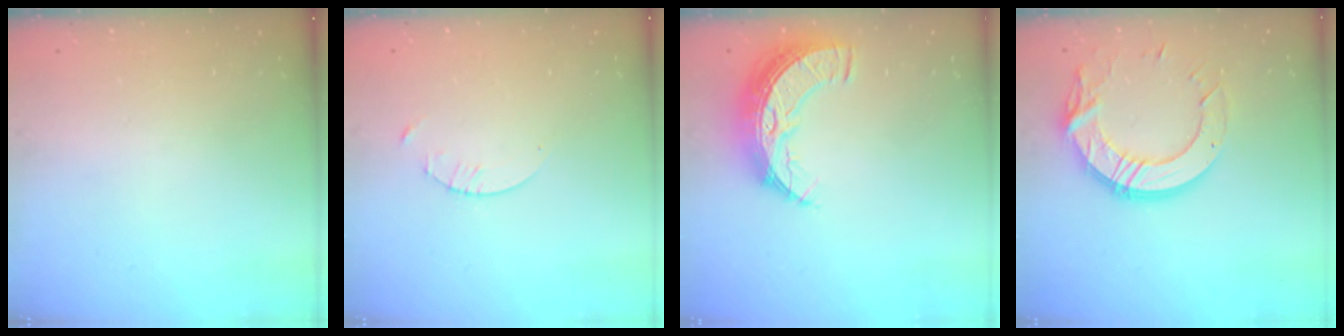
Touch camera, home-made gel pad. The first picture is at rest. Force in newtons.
{"total": 1.3, "press": 1.3, "slide": 0.2}
{"total": 9.9, "press": 9.9, "slide": 0.7}
{"total": 16.0, "press": 16.0, "slide": 1.0}